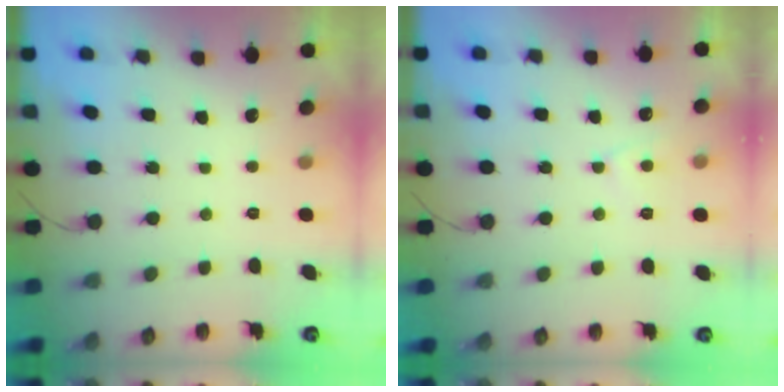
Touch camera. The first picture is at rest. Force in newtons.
{"total": 5.2, "press": 5.2, "slide": 0.6}